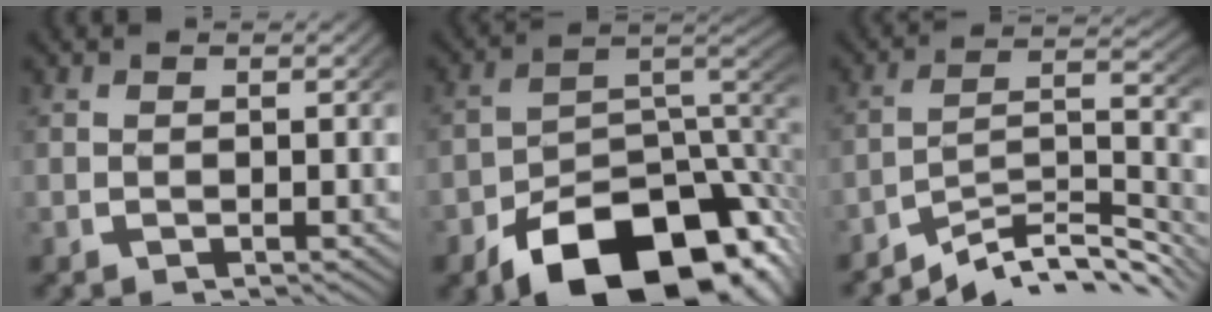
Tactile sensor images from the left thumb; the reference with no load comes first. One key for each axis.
{"total": 15.8, "fx": -7.3, "fy": 8.5, "fz": 11.1, "tx": -0.175, "ty": -0.041, "tz": -0.091}
{"total": 9.2, "fx": -5.9, "fy": 4.1, "fz": 5.8, "tx": -0.090, "ty": -0.012, "tz": -0.087}